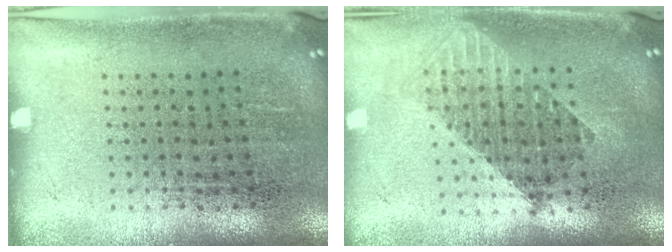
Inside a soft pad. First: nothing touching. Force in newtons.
{"total": 1.6, "press": 1.4, "slide": 0.9}